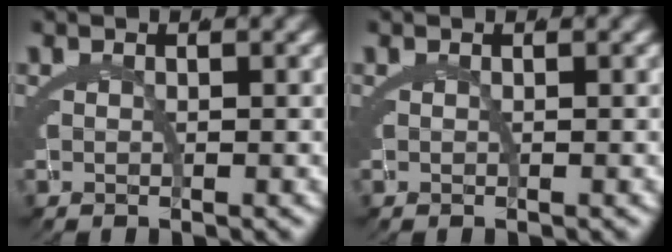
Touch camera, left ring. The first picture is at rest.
{"total": 0.0}